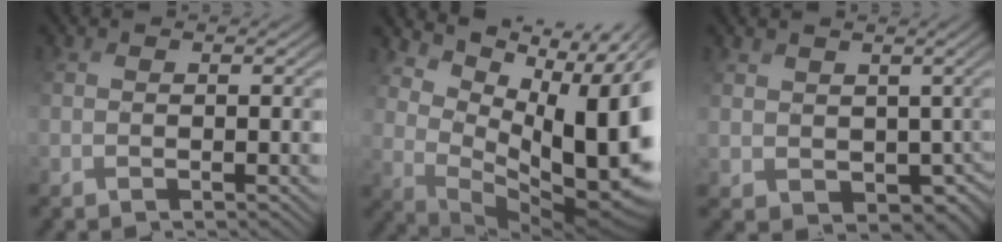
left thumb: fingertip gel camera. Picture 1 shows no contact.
{"total": 14.1, "force": [5.3, 6.5, 11.3], "torque": [-0.171, 0.008, 0.113]}
{"total": 3.3, "force": [0.4, 3.3, 0.5], "torque": [-0.028, -0.031, 0.023]}